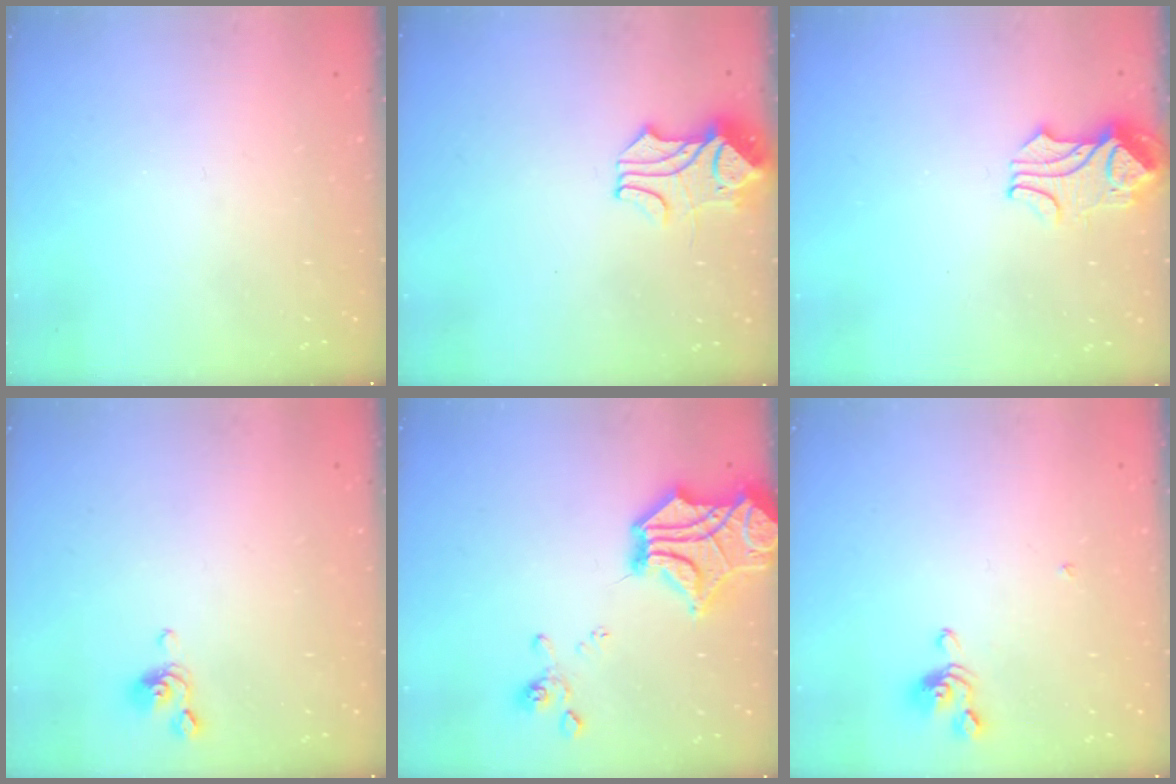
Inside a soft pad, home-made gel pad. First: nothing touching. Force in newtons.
{"total": 1.9, "press": 1.5, "slide": 1.1}
{"total": 2.3, "press": 2.3, "slide": 0.5}
{"total": 2.5, "press": 2.4, "slide": 0.6}
{"total": 12.9, "press": 12.6, "slide": 2.9}
{"total": 2.1, "press": 2.1, "slide": 0.3}